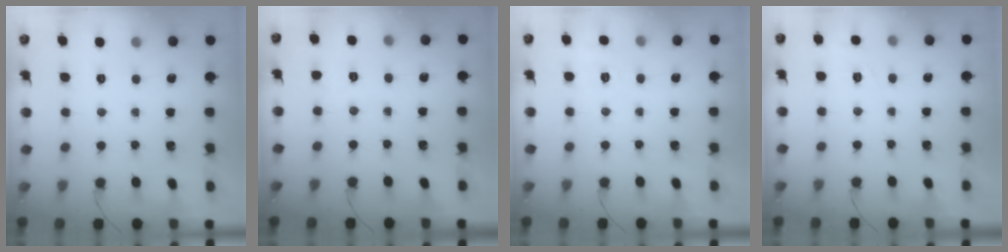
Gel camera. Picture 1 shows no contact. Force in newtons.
{"total": 1.3, "press": 0.5, "slide": 1.3}
{"total": 5.1, "press": 4.8, "slide": 1.8}
{"total": 1.6, "press": 0.2, "slide": 1.6}